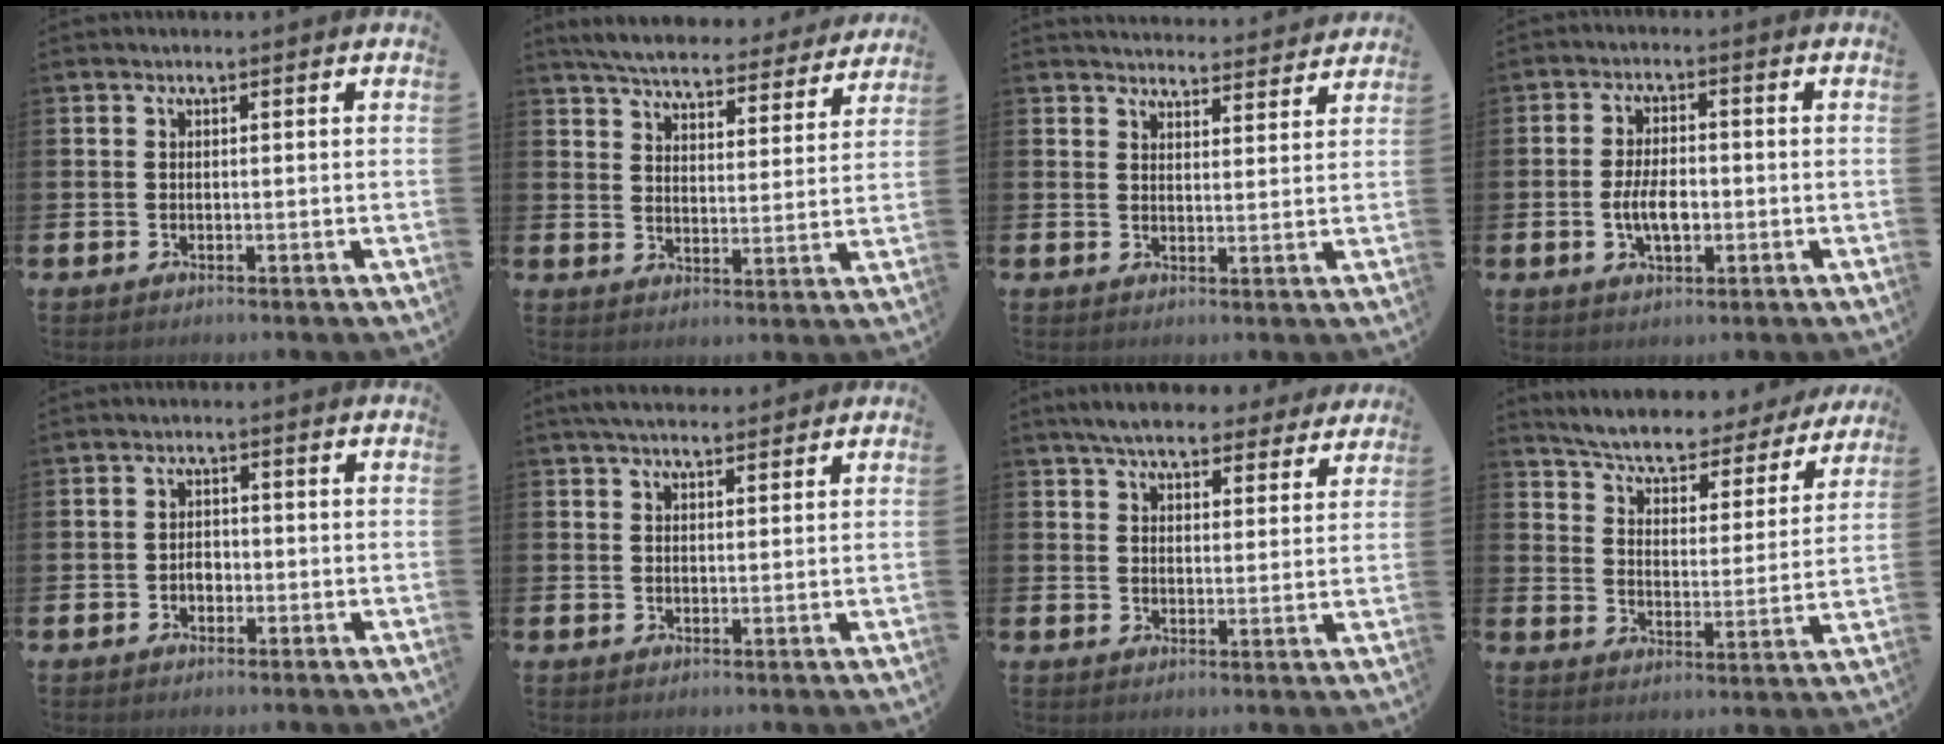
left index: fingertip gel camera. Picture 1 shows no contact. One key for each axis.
{"total": 5.9, "fx": 5.7, "fy": 0.7, "fz": 1.3, "tx": -0.045, "ty": -0.038, "tz": 0.096}
{"total": 4.0, "fx": 4.0, "fy": 0.3, "fz": 0.0, "tx": -0.001, "ty": -0.031, "tz": 0.070}
{"total": 4.8, "fx": -0.8, "fy": 2.5, "fz": 4.0, "tx": -0.064, "ty": 0.004, "tz": -0.016}
{"total": 1.9, "fx": -0.6, "fy": 1.4, "fz": 1.1, "tx": -0.014, "ty": 0.002, "tz": -0.015}
{"total": 3.4, "fx": 3.1, "fy": 0.7, "fz": 1.1, "tx": -0.024, "ty": -0.009, "tz": 0.057}
{"total": 6.6, "fx": 6.1, "fy": 1.5, "fz": 1.9, "tx": -0.045, "ty": -0.026, "tz": 0.109}
{"total": 5.8, "fx": 5.4, "fy": 1.1, "fz": 1.6, "tx": -0.062, "ty": -0.042, "tz": 0.087}